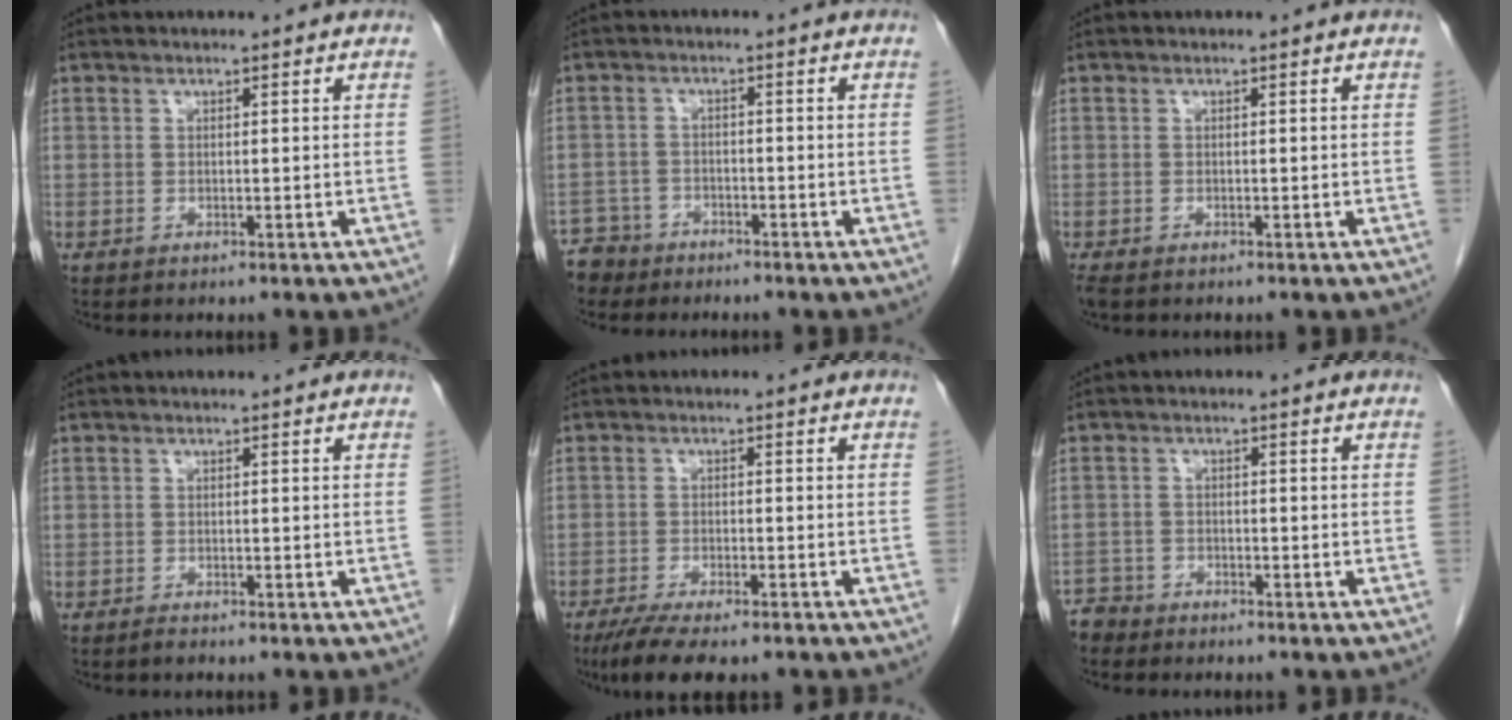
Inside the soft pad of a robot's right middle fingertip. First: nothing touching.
{"total": 4.8, "force": [-3.9, 2.7, -0.7], "torque": [0.014, 0.001, -0.075]}
{"total": 1.9, "force": [-1.3, 0.9, 1.0], "torque": [-0.021, -0.006, -0.021]}
{"total": 0.7, "force": [-0.7, 0.1, 0.2], "torque": [-0.006, -0.002, -0.012]}
{"total": 8.5, "force": [-6.6, 2.0, 4.9], "torque": [-0.076, -0.015, -0.104]}
{"total": 2.8, "force": [-2.6, 1.0, -0.6], "torque": [0.009, -0.001, -0.052]}